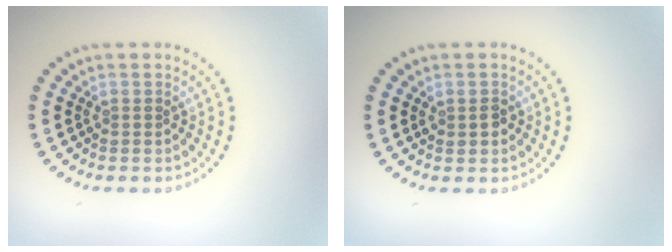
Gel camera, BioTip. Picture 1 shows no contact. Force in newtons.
{"total": 1.3, "press": 1.3, "slide": 0.1}